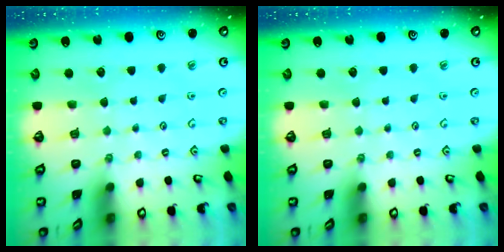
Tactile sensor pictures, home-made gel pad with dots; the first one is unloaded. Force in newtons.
{"total": 0.0}